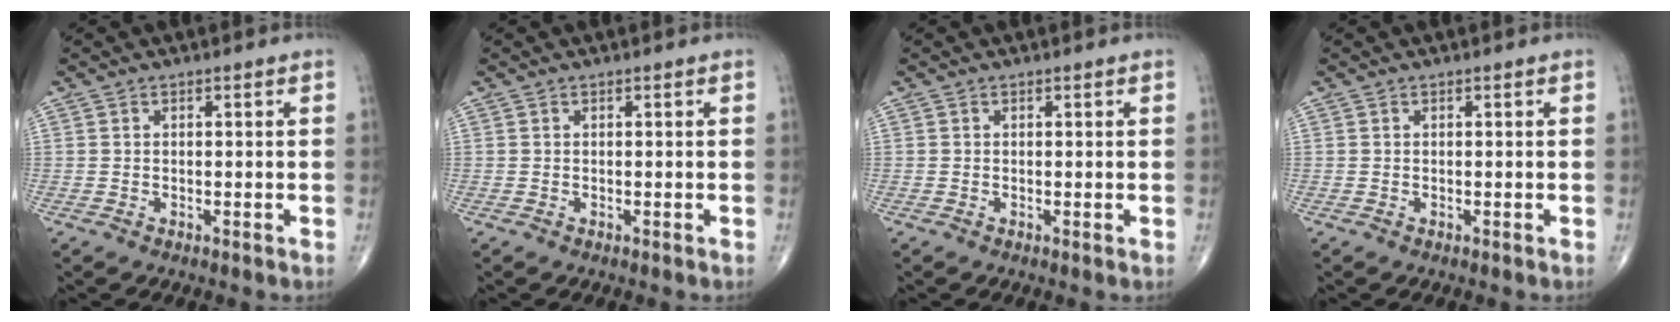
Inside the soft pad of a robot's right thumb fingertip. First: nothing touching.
{"total": 0.0}
{"total": 0.0}
{"total": 0.0}